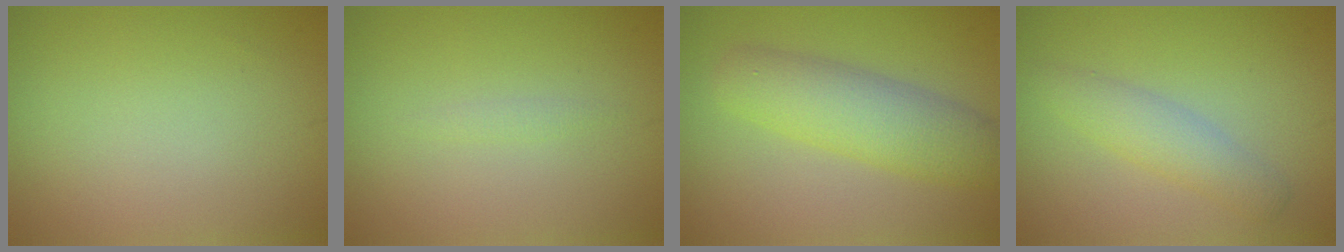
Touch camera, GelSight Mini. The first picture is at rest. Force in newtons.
{"total": 0.6, "press": 0.6, "slide": 0.0}
{"total": 5.3, "press": 5.3, "slide": 0.2}
{"total": 2.9, "press": 2.9, "slide": 0.1}